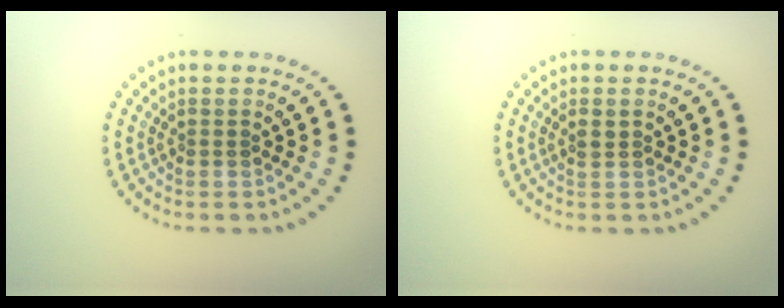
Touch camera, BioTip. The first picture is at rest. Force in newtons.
{"total": 0.8, "press": 0.7, "slide": 0.4}